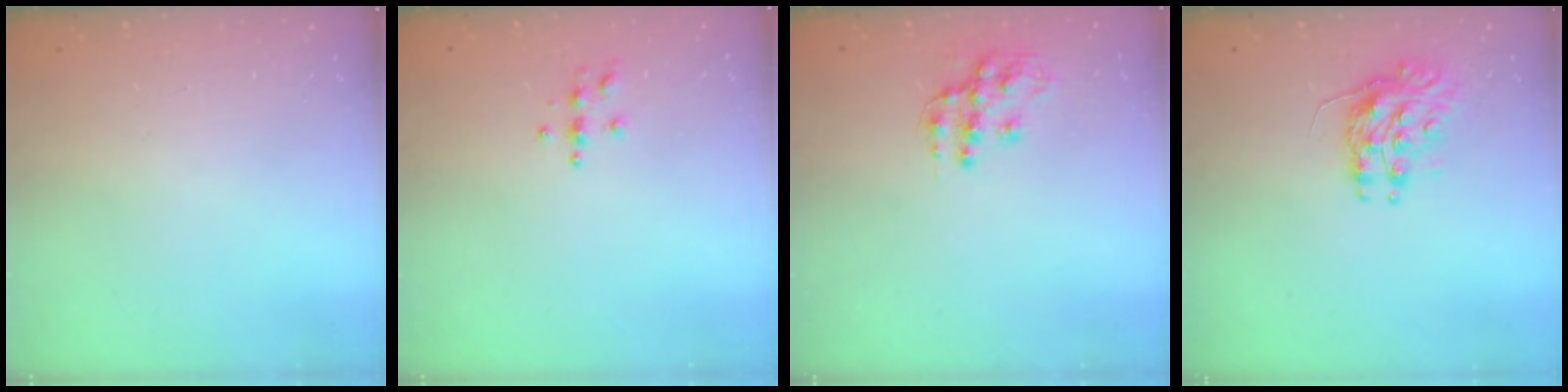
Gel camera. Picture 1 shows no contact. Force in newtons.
{"total": 4.0, "press": 3.9, "slide": 0.4}
{"total": 12.8, "press": 12.8, "slide": 0.9}
{"total": 9.2, "press": 9.2, "slide": 0.5}